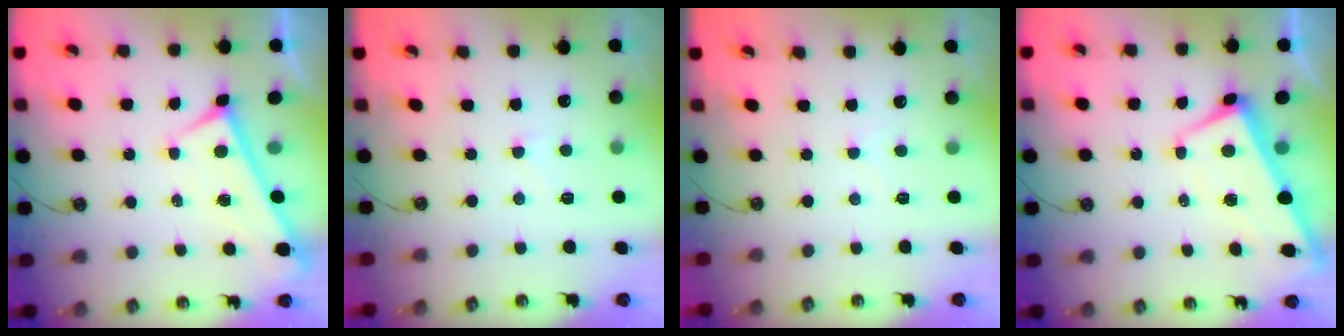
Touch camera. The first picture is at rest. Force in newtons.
{"total": 4.7, "press": 4.6, "slide": 0.7}
{"total": 0.8, "press": 0.8, "slide": 0.2}
{"total": 1.2, "press": 0.3, "slide": 1.1}